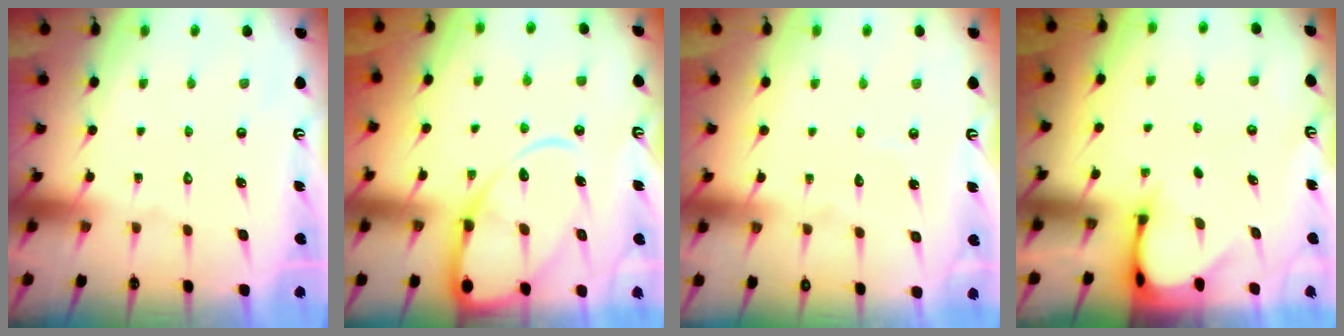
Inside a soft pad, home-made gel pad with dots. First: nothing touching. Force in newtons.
{"total": 14.1, "press": 14.0, "slide": 1.3}
{"total": 3.1, "press": 3.1, "slide": 0.3}
{"total": 3.4, "press": 3.4, "slide": 0.2}